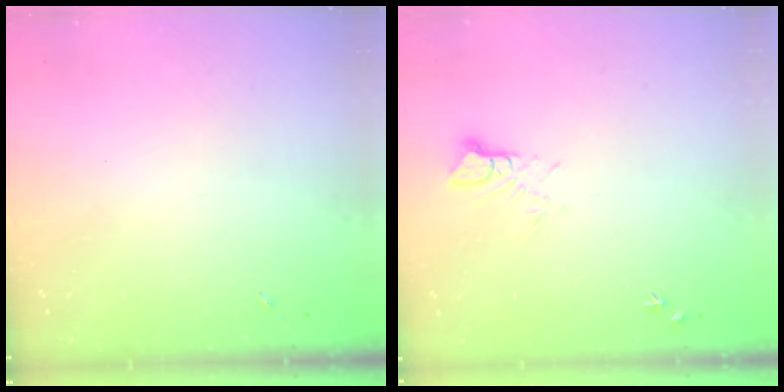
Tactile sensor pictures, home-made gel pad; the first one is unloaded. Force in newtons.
{"total": 5.9, "press": 5.9, "slide": 0.6}